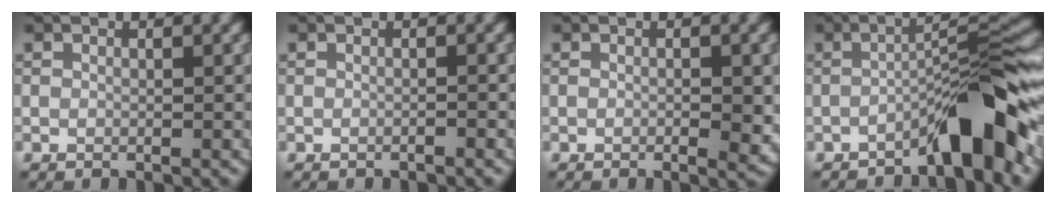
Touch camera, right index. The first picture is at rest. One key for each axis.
{"total": 0.5, "fx": -0.4, "fy": 0.0, "fz": 0.3, "tx": -0.005, "ty": 0.002, "tz": -0.010}
{"total": 2.1, "fx": -0.3, "fy": 0.5, "fz": 2.0, "tx": -0.030, "ty": -0.002, "tz": -0.004}
{"total": 6.6, "fx": -3.8, "fy": 0.8, "fz": 5.3, "tx": -0.074, "ty": 0.030, "tz": -0.066}